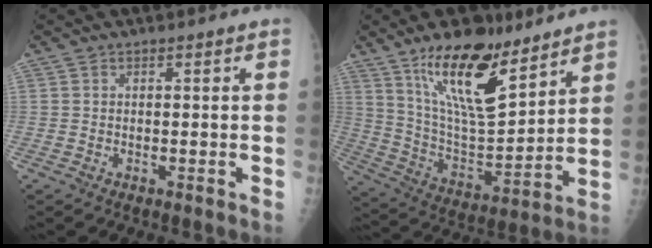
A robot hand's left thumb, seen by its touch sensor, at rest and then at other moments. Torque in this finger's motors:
{"motor_torque": [0.63, 0.51, 1.48, -1.29, 0.19]}